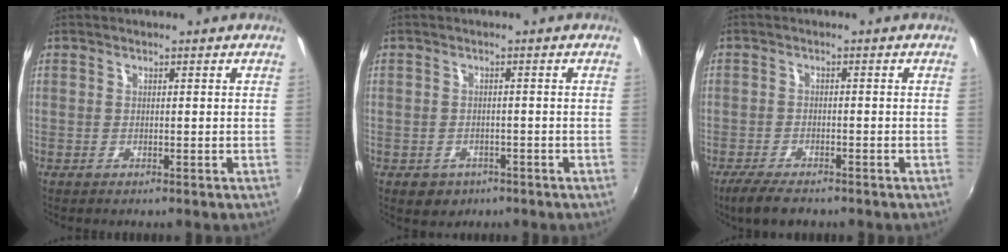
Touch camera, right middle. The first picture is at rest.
{"total": 3.8, "force": [-1.9, 3.0, 1.2], "torque": [-0.032, -0.005, -0.021]}
{"total": 5.1, "force": [-4.0, 1.7, 2.6], "torque": [-0.069, -0.012, -0.076]}